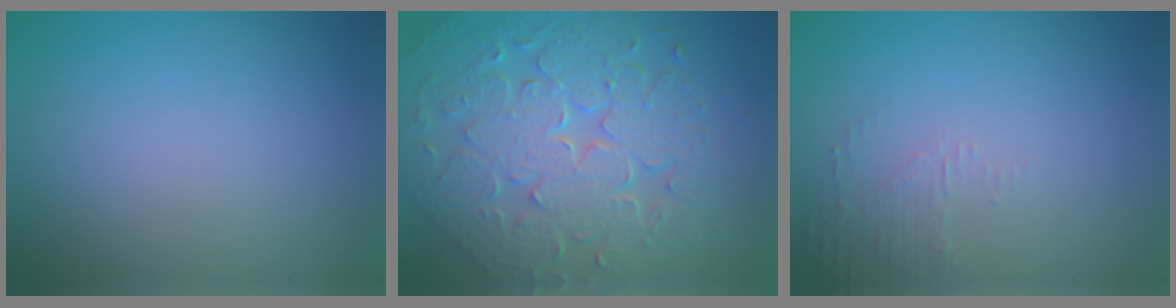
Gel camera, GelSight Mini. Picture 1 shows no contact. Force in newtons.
{"total": 9.5, "press": 6.7, "slide": 6.7}
{"total": 1.6, "press": 1.5, "slide": 0.4}